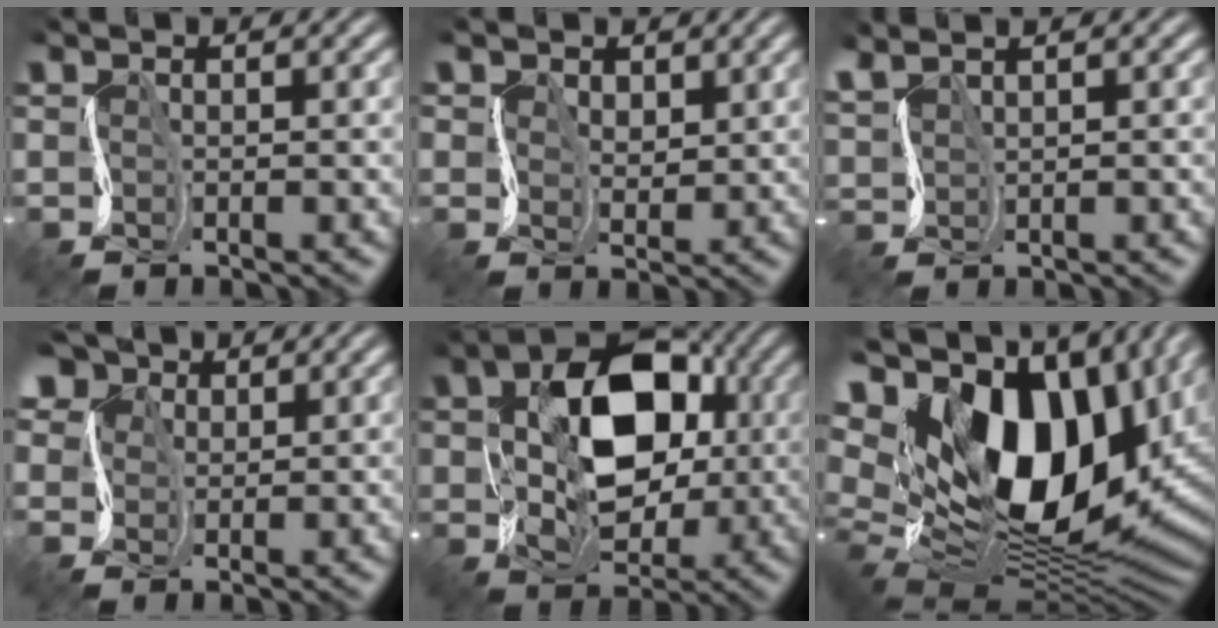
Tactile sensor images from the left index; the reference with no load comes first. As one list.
[{"total": 4.9, "force": [2.5, 3.6, 2.2], "torque": [-0.052, 0.021, 0.020]}, {"total": 1.9, "force": [1.9, 0.0, 0.1], "torque": [-0.021, 0.011, 0.035]}, {"total": 9.7, "force": [5.3, 6.9, 4.2], "torque": [-0.093, 0.043, 0.064]}, {"total": 10.6, "force": [1.4, 7.3, 7.6], "torque": [-0.130, 0.010, 0.021]}, {"total": 18.2, "force": [6.7, 10.9, 13.0], "torque": [-0.249, 0.017, 0.120]}]